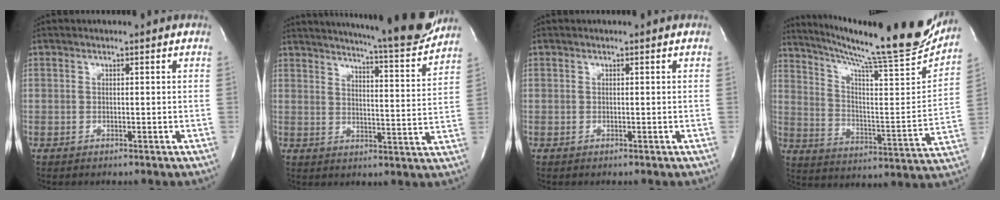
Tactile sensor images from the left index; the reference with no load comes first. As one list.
[{"total": 17.6, "force": [16.2, 0.1, 6.8], "torque": [-0.107, -0.060, 0.203]}, {"total": 0.0}, {"total": 24.3, "force": [21.6, 0.9, 11.1], "torque": [-0.181, -0.076, 0.297]}]